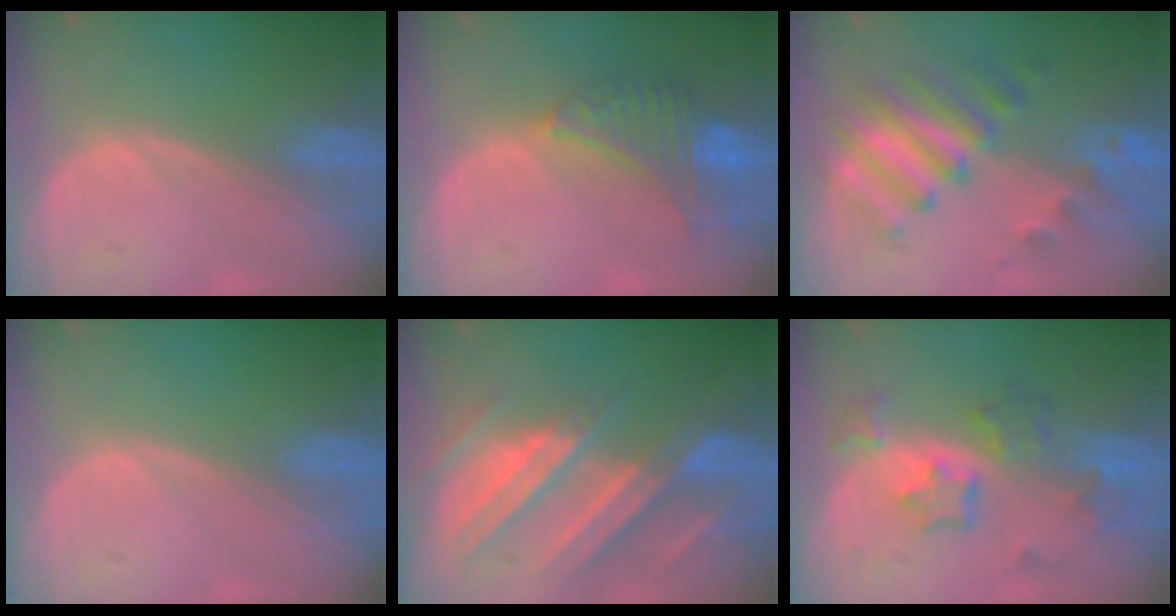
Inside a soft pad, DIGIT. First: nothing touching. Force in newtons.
{"total": 8.1, "press": 7.1, "slide": 3.8}
{"total": 8.8, "press": 8.1, "slide": 3.3}
{"total": 0.0}
{"total": 10.8, "press": 9.6, "slide": 4.9}
{"total": 7.2, "press": 6.4, "slide": 3.4}